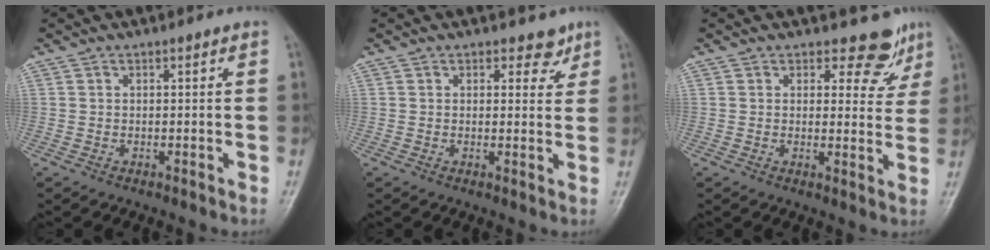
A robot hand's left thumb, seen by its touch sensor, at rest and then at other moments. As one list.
[{"total": 2.8, "force": [2.0, 1.8, 0.9], "torque": [0.012, -0.011, 0.023]}, {"total": 5.5, "force": [4.5, 3.1, 0.8], "torque": [0.019, -0.035, 0.045]}]